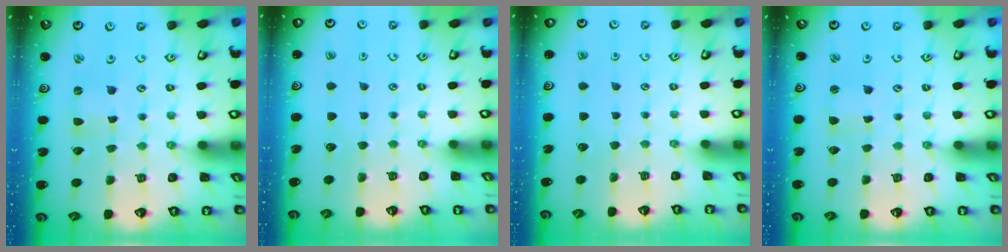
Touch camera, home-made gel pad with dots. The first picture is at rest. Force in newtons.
{"total": 0.0}
{"total": 0.0}
{"total": 1.3, "press": 1.3, "slide": 0.0}